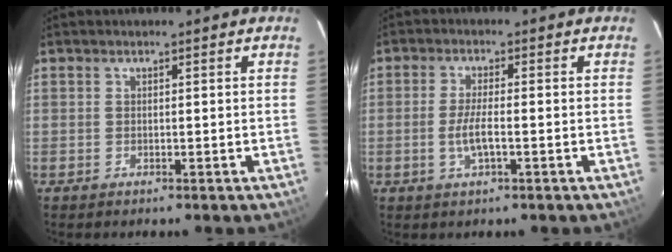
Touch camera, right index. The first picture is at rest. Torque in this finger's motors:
{"motor_torque": [0.02, -0.10, 0.24, 0.03]}